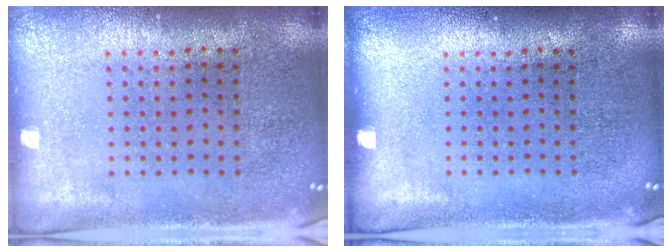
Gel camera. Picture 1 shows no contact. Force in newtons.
{"total": 0.0}